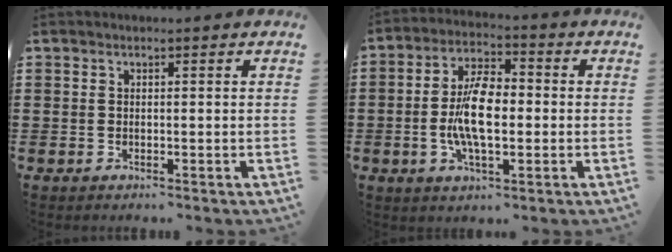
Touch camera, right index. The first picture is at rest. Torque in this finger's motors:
{"motor_torque": [2.14, 0.00, 1.05, 0.21]}